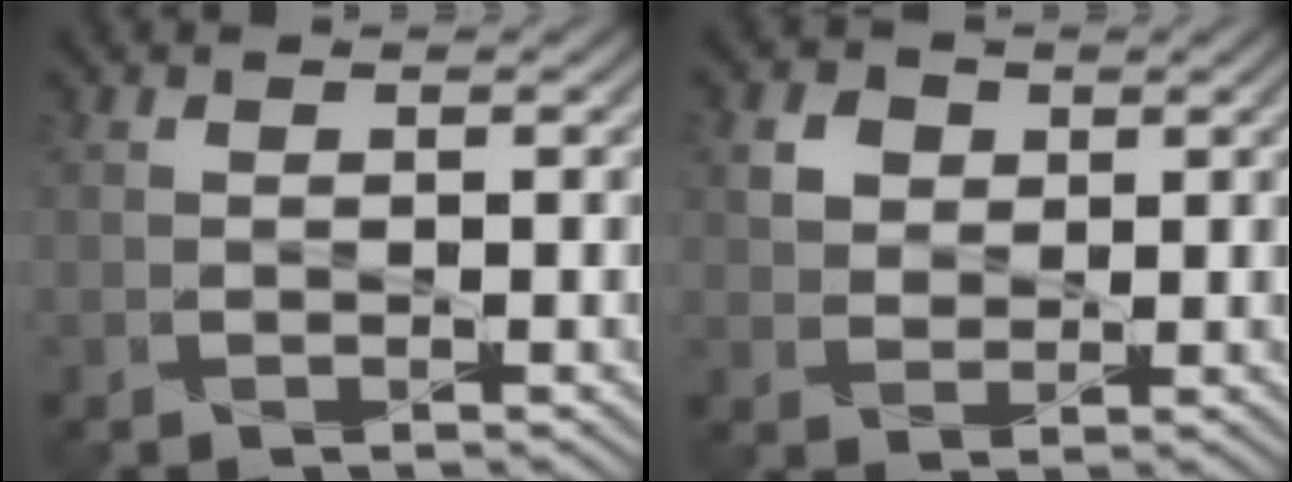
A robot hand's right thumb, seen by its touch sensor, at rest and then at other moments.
{"total": 3.1, "force": [1.2, 2.6, 1.3], "torque": [-0.033, 0.002, 0.019]}